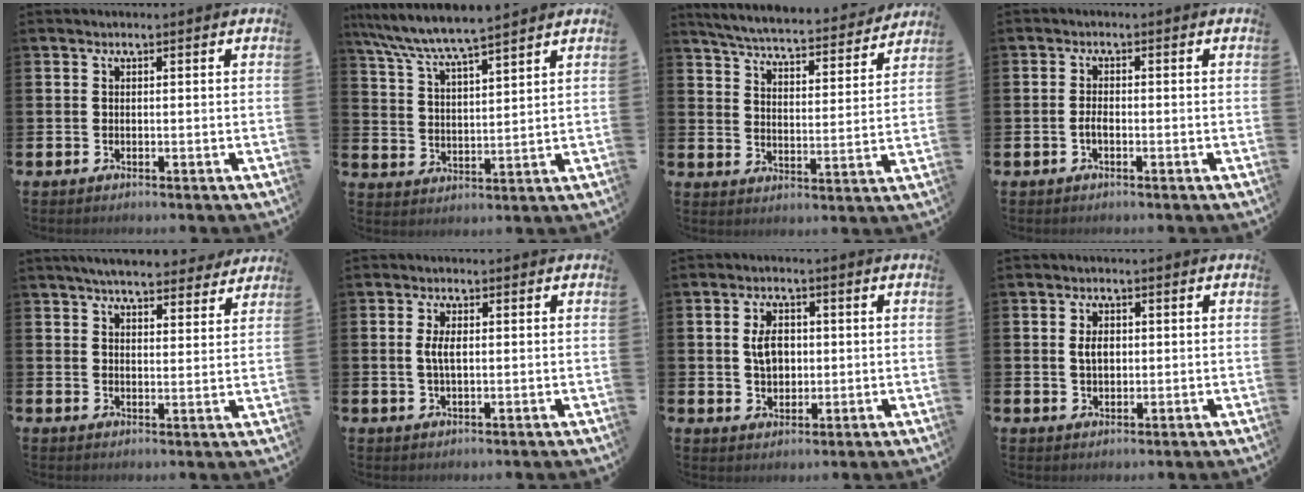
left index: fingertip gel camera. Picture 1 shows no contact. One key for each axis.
{"total": 6.6, "fx": 6.3, "fy": -0.1, "fz": 1.9, "tx": -0.065, "ty": -0.035, "tz": 0.110}
{"total": 5.7, "fx": 5.5, "fy": 0.4, "fz": 1.3, "tx": -0.050, "ty": -0.043, "tz": 0.092}
{"total": 1.4, "fx": -0.6, "fy": 0.6, "fz": 1.2, "tx": -0.016, "ty": -0.001, "tz": -0.014}
{"total": 6.0, "fx": 5.7, "fy": 1.0, "fz": 1.5, "tx": -0.034, "ty": -0.027, "tz": 0.101}
{"total": 2.9, "fx": 0.4, "fy": 1.2, "fz": 2.6, "tx": -0.047, "ty": 0.003, "tz": 0.003}
{"total": 4.5, "fx": 0.8, "fy": 3.0, "fz": 3.2, "tx": -0.047, "ty": 0.005, "tz": 0.007}
{"total": 2.7, "fx": 0.6, "fy": 1.7, "fz": 2.0, "tx": -0.019, "ty": 0.000, "tz": 0.004}